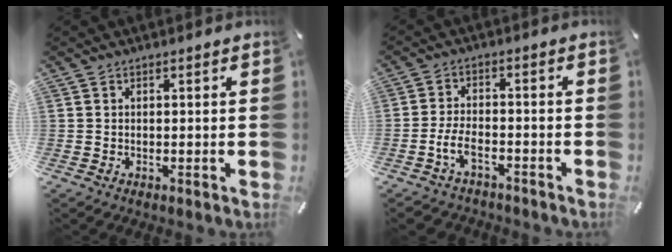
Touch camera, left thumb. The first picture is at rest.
{"total": 6.2, "force": [-3.3, 3.4, 4.0], "torque": [-0.091, 0.013, -0.065]}